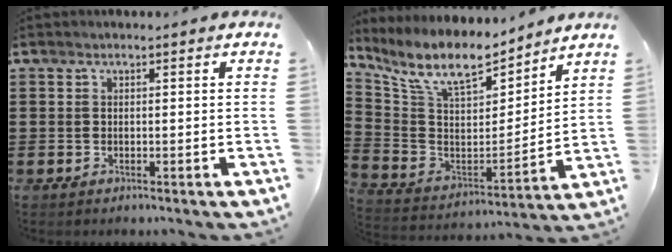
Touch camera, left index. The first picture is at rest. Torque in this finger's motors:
{"motor_torque": [2.14, 0.00, 0.36, 0.20]}